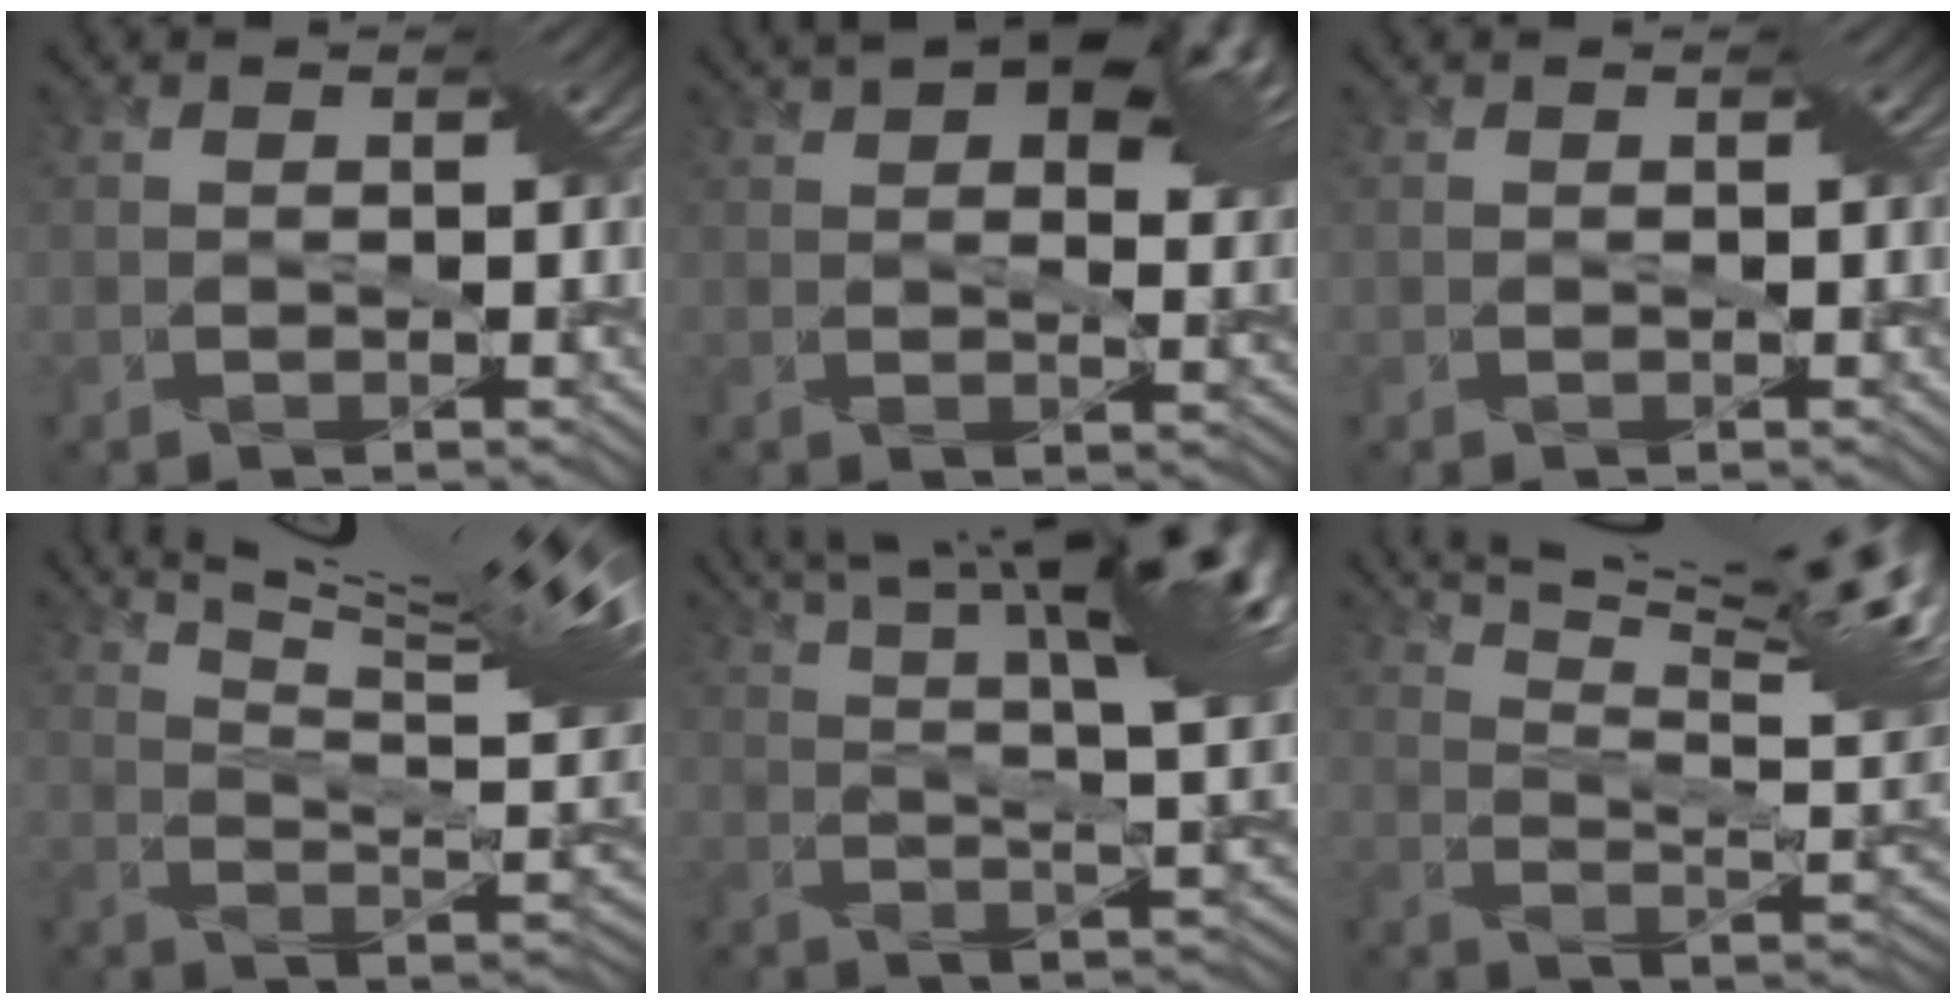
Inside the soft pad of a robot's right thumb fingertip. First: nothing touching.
{"total": 12.1, "force": [7.3, 5.0, 8.2], "torque": [-0.156, 0.018, 0.107]}
{"total": 0.0}
{"total": 15.6, "force": [11.4, 1.5, 10.6], "torque": [-0.189, 0.005, 0.184]}
{"total": 15.8, "force": [10.4, 2.7, 11.6], "torque": [-0.207, 0.020, 0.155]}
{"total": 16.3, "force": [12.1, 2.1, 10.8], "torque": [-0.204, 0.008, 0.195]}